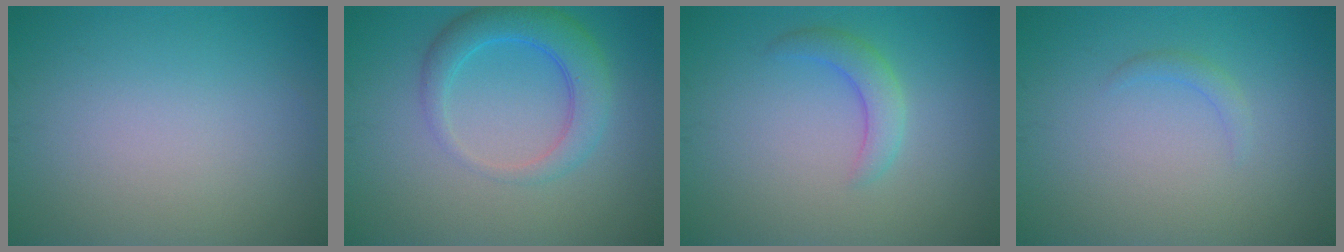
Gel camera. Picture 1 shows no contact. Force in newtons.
{"total": 4.3, "press": 4.3, "slide": 0.3}
{"total": 2.4, "press": 2.4, "slide": 0.1}
{"total": 0.9, "press": 0.9, "slide": 0.0}